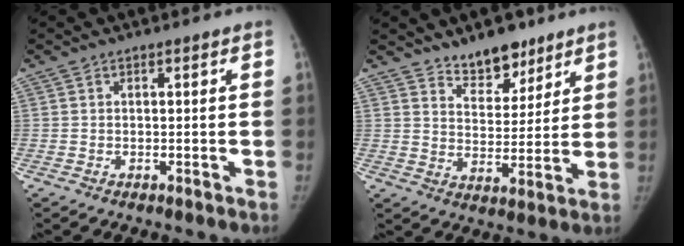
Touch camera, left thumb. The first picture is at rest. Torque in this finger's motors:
{"motor_torque": [0.03, 0.07, 0.15, 0.03, 0.01]}